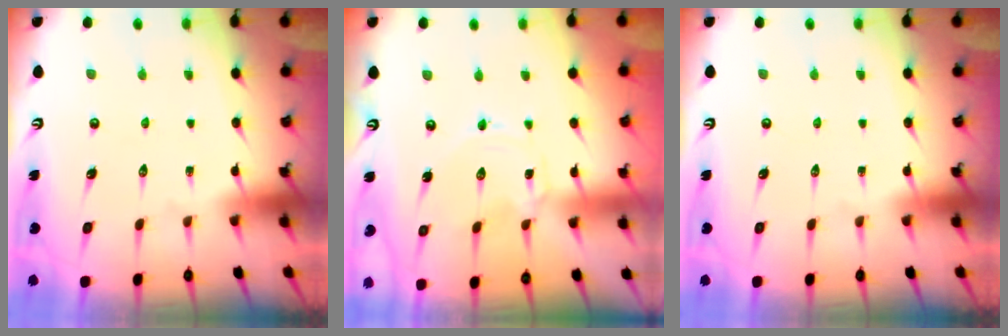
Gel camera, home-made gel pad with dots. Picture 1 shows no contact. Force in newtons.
{"total": 0.0}
{"total": 0.0}